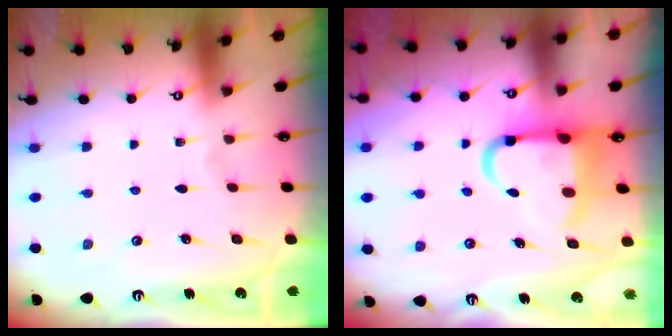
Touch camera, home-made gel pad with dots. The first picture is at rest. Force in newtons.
{"total": 8.2, "press": 8.0, "slide": 1.7}